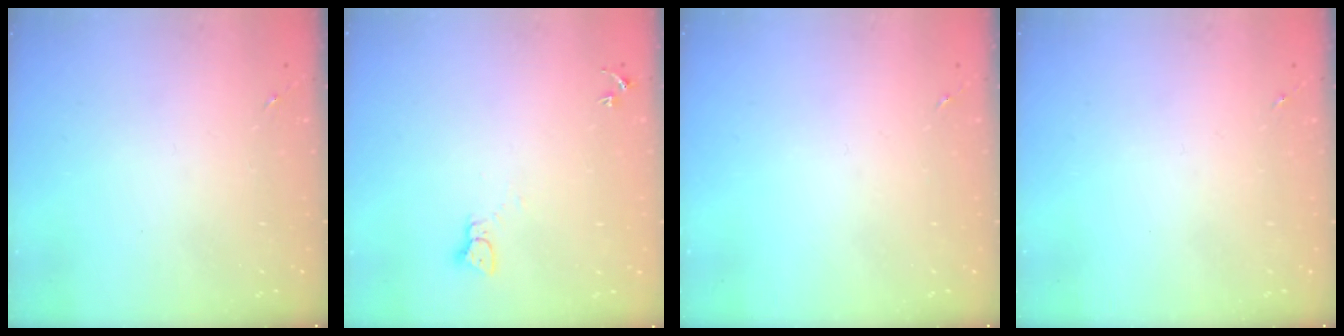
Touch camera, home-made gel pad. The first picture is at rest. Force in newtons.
{"total": 2.3, "press": 2.3, "slide": 0.2}
{"total": 0.0}
{"total": 0.0}